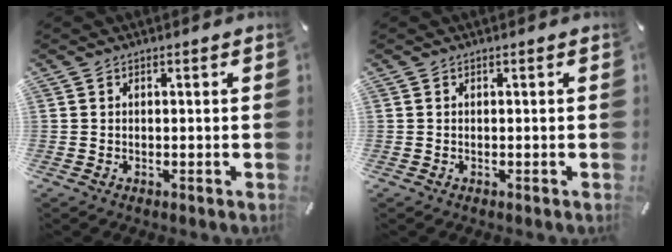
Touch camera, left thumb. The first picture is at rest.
{"total": 0.0}